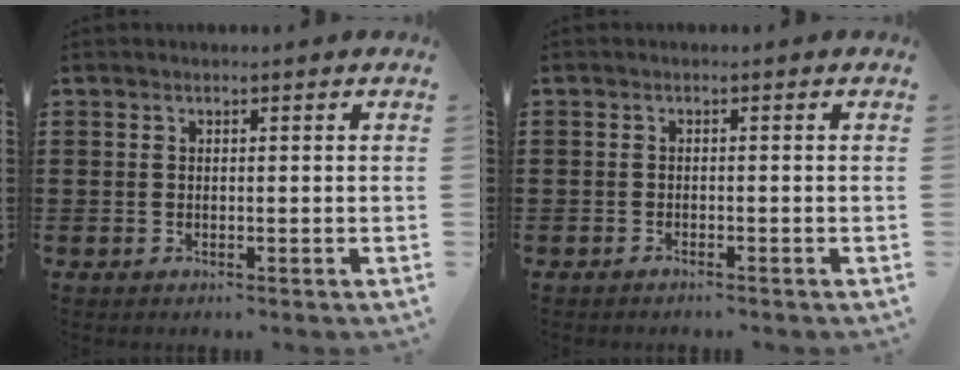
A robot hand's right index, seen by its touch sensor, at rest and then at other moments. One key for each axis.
{"total": 0.8, "fx": -0.8, "fy": -0.1, "fz": 0.1, "tx": -0.005, "ty": -0.003, "tz": -0.015}